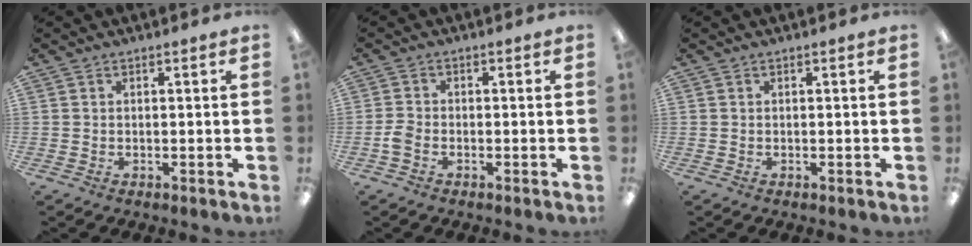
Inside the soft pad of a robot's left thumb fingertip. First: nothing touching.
{"total": 2.5, "force": [-1.2, 1.5, 1.7], "torque": [-0.035, 0.004, -0.023]}
{"total": 0.0}